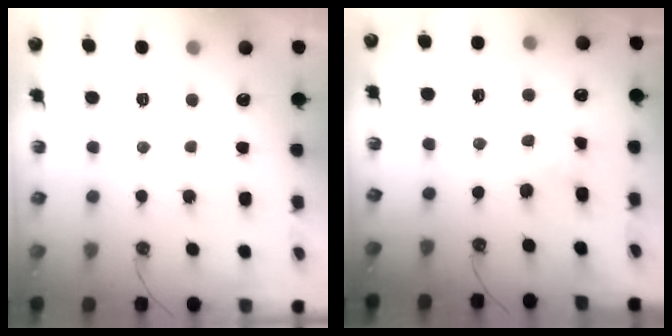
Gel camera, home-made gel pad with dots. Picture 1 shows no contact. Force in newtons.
{"total": 2.7, "press": 2.7, "slide": 0.4}